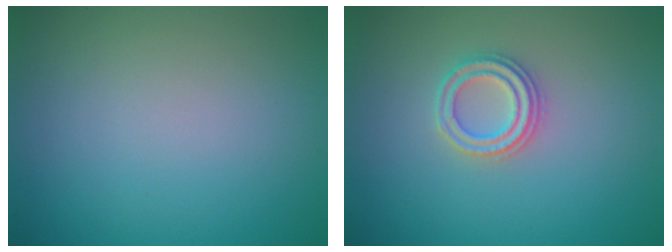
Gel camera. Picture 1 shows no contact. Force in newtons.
{"total": 2.3, "press": 2.3, "slide": 0.2}